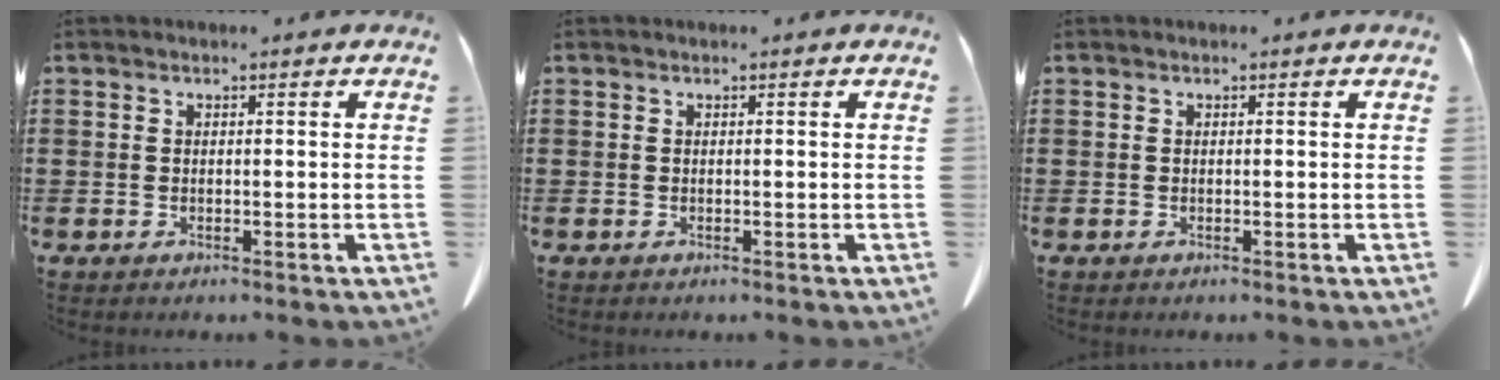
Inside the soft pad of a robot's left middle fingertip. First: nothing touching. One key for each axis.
{"total": 0.0}
{"total": 0.0}